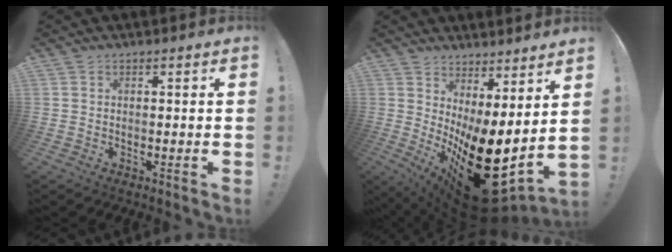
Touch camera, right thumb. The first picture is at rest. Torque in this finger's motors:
{"motor_torque": [-0.10, 2.21, 2.77, 0.00, 0.87]}